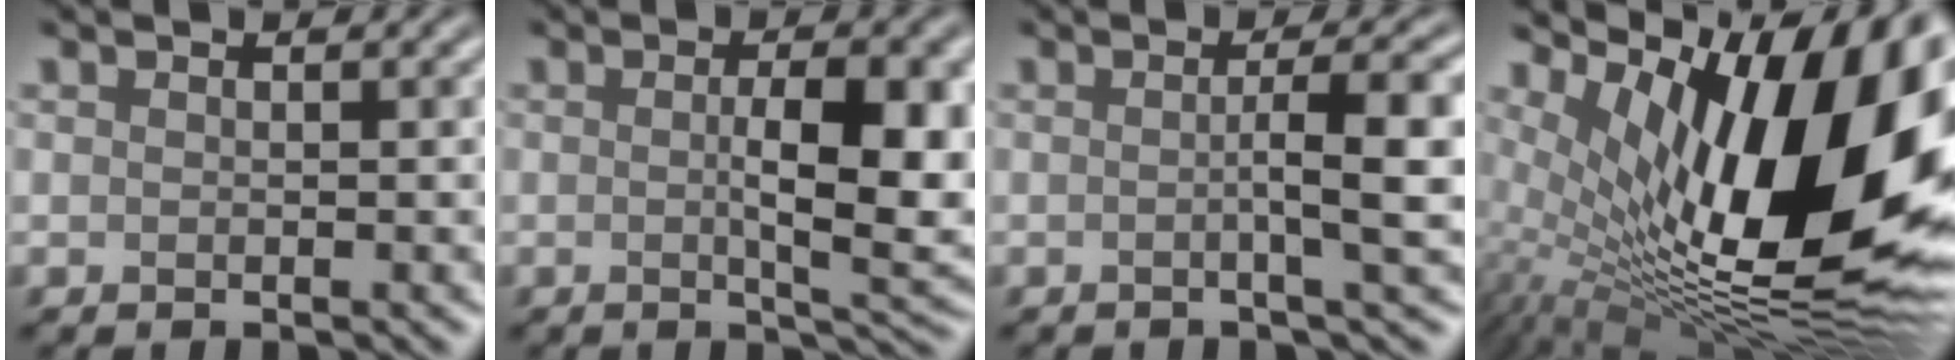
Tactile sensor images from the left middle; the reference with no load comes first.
{"total": 7.3, "force": [0.1, 2.0, 7.0], "torque": [-0.102, -0.006, 0.005]}
{"total": 4.8, "force": [-0.1, 0.8, 4.7], "torque": [-0.064, 0.005, -0.006]}
{"total": 18.2, "force": [3.1, 7.8, 16.2], "torque": [-0.247, 0.010, 0.048]}